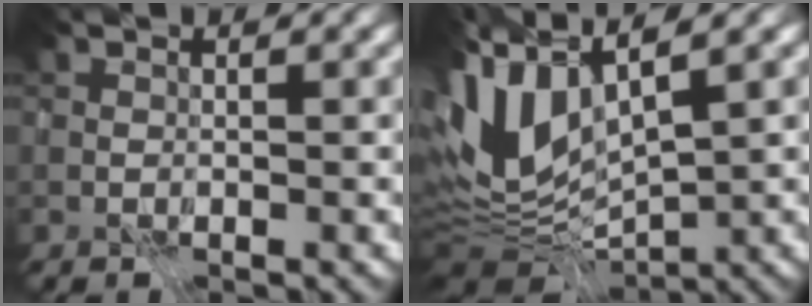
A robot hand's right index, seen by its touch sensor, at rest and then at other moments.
{"total": 9.3, "force": [0.4, 4.2, 8.3], "torque": [-0.186, 0.001, 0.006]}